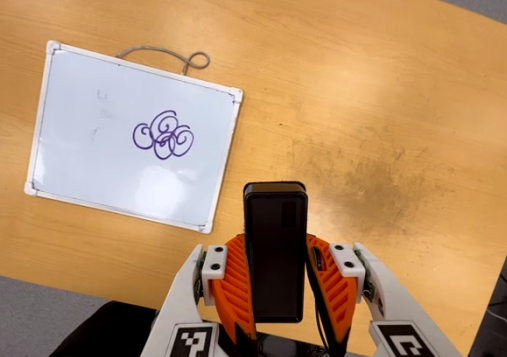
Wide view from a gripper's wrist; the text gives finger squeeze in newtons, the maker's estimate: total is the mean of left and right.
{"total": 4.4, "left": 3.4, "right": 5.5}